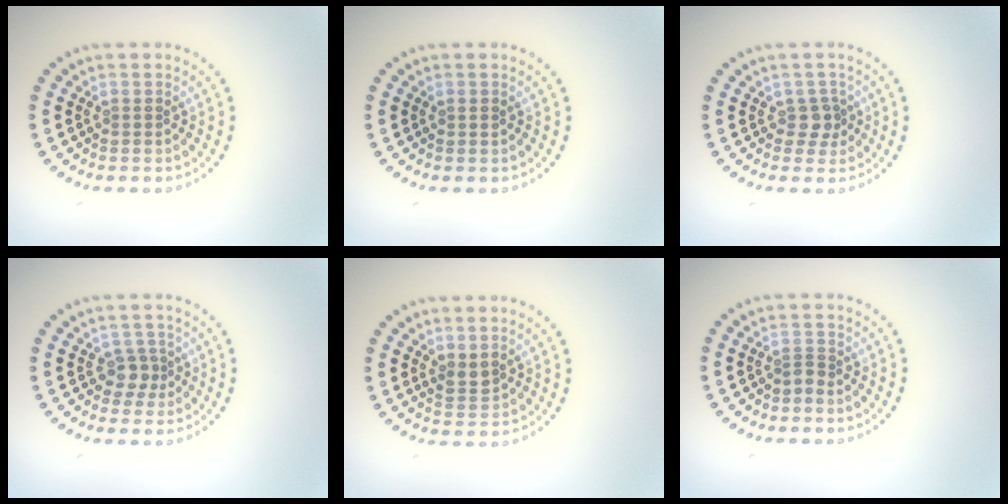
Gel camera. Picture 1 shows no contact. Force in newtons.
{"total": 0.7, "press": 0.7, "slide": 0.0}
{"total": 1.7, "press": 1.4, "slide": 1.0}
{"total": 1.9, "press": 1.5, "slide": 1.1}
{"total": 1.4, "press": 1.1, "slide": 0.8}
{"total": 0.8, "press": 0.5, "slide": 0.7}